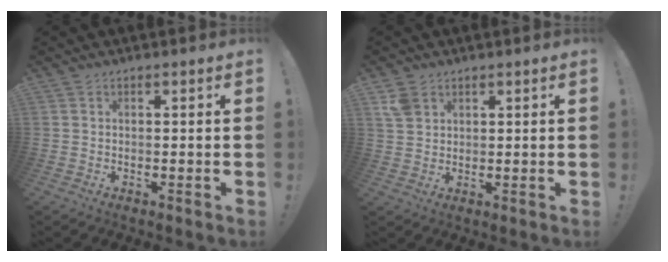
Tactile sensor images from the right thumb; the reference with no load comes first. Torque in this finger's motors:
{"motor_torque": [0.26, 0.77, 0.43, 0.16, -0.06]}